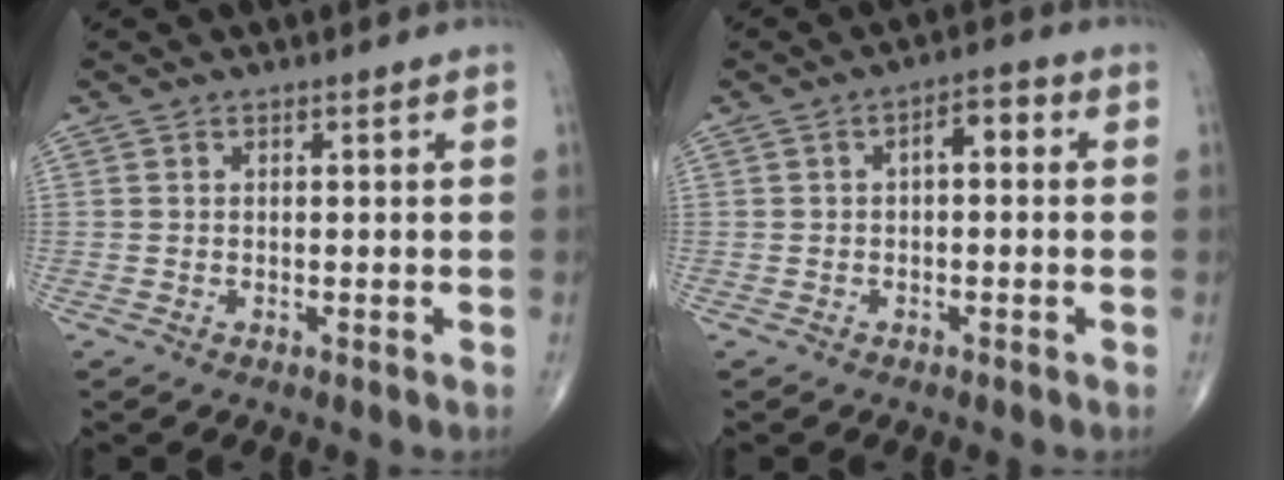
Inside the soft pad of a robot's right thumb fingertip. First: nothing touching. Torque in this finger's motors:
{"motor_torque": [0.37, 0.31, 0.22, -0.15, 0.00]}